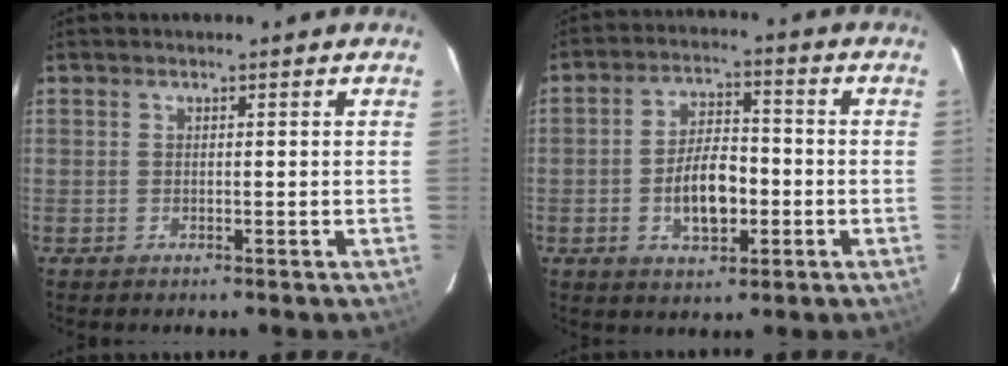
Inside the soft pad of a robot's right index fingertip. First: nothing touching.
{"total": 9.1, "force": [-2.5, 4.6, 7.4], "torque": [-0.137, 0.015, -0.035]}